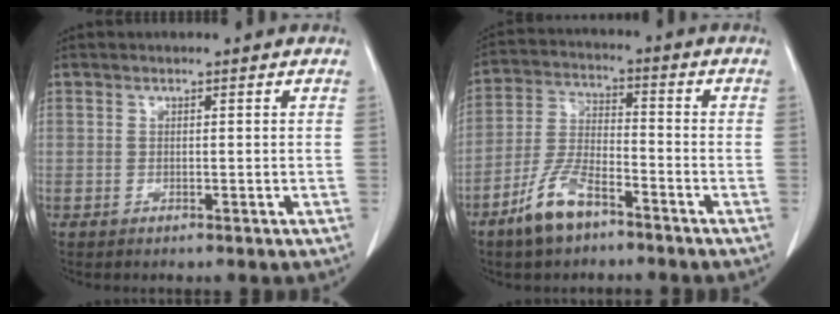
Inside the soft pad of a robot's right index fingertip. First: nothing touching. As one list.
[{"total": 8.6, "force": [-5.7, 3.0, 5.6], "torque": [-0.129, -0.003, -0.111]}]